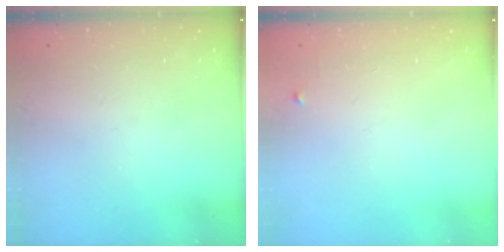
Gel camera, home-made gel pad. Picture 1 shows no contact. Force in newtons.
{"total": 2.4, "press": 2.3, "slide": 0.4}